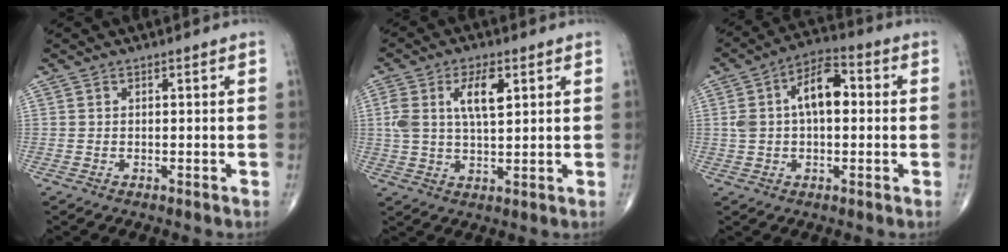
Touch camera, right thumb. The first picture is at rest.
{"total": 8.5, "force": [2.7, 3.6, 7.2], "torque": [-0.135, 0.000, 0.050]}
{"total": 11.4, "force": [1.5, 6.2, 9.4], "torque": [-0.166, 0.031, 0.020]}